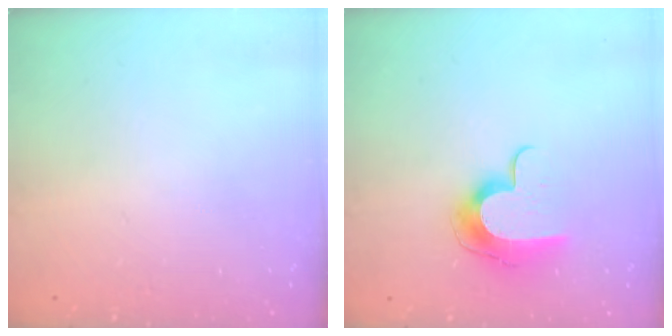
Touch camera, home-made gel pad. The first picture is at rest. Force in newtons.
{"total": 10.3, "press": 10.3, "slide": 0.1}